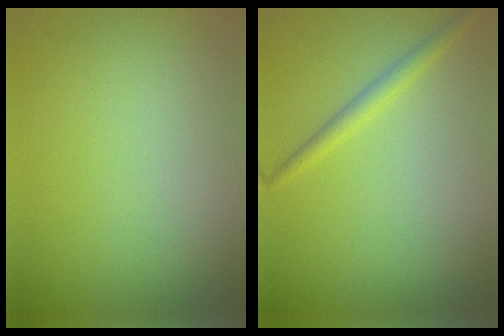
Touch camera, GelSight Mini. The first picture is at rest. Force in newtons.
{"total": 1.5, "press": 1.5, "slide": 0.1}